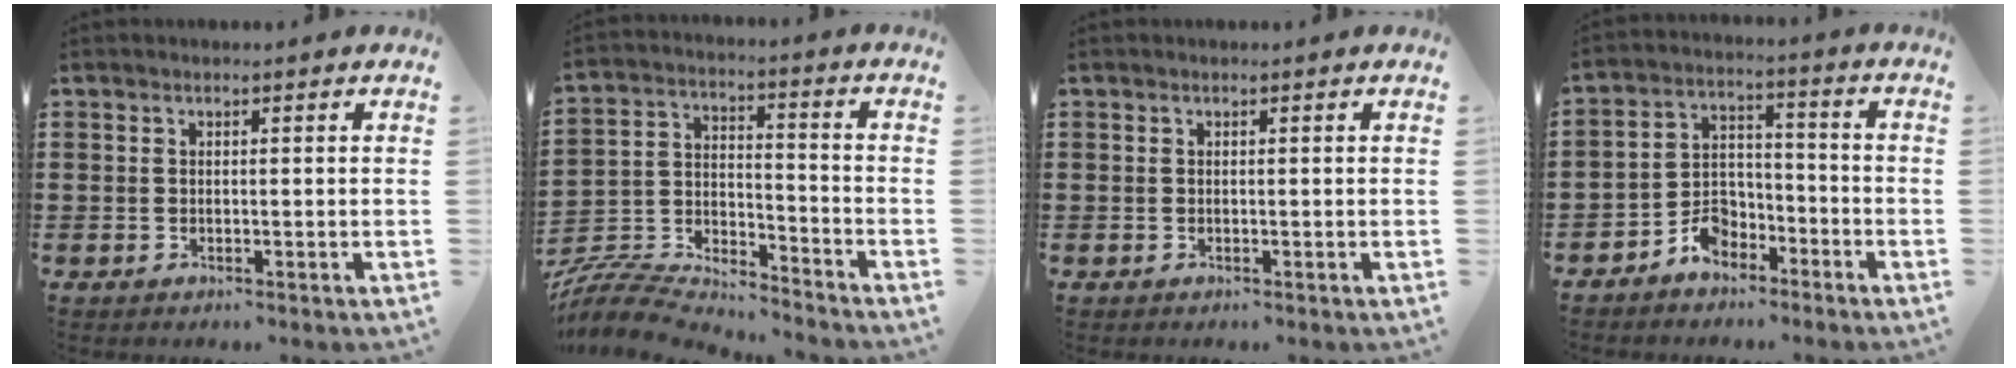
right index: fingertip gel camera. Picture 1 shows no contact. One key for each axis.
{"total": 7.7, "fx": -7.5, "fy": 1.2, "fz": 1.0, "tx": -0.040, "ty": 0.000, "tz": -0.157}
{"total": 0.0}
{"total": 5.4, "fx": -4.1, "fy": 3.2, "fz": 1.6, "tx": -0.038, "ty": 0.014, "tz": -0.079}